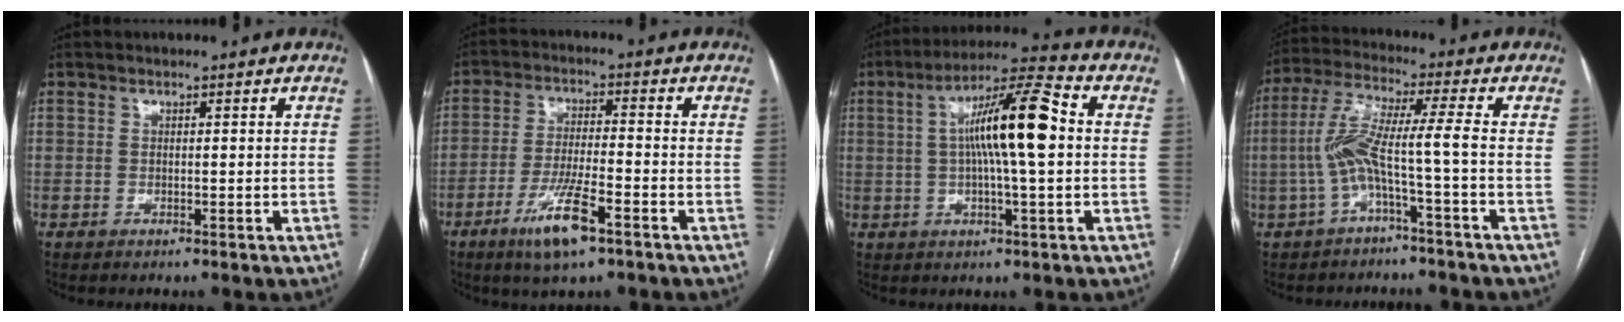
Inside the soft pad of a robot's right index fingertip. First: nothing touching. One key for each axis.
{"total": 8.8, "fx": -5.0, "fy": 1.1, "fz": 7.2, "tx": -0.142, "ty": -0.014, "tz": -0.087}
{"total": 12.6, "fx": 1.3, "fy": 1.5, "fz": 12.4, "tx": -0.215, "ty": 0.025, "tz": 0.017}
{"total": 7.4, "fx": -2.3, "fy": -0.8, "fz": 7.0, "tx": -0.153, "ty": 0.027, "tz": -0.045}